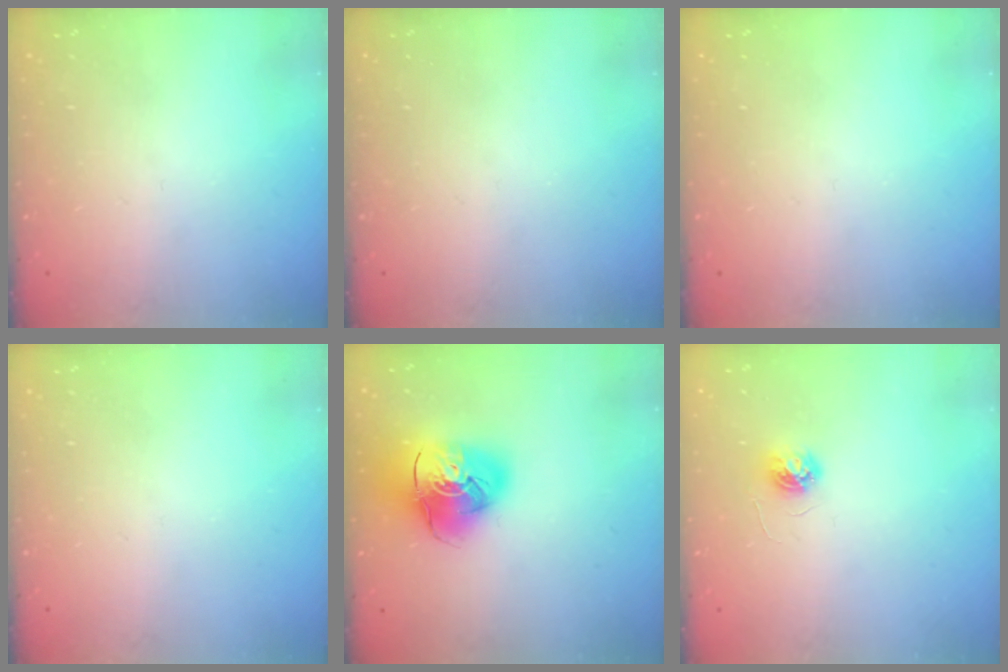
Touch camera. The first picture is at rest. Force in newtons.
{"total": 0.0}
{"total": 0.0}
{"total": 0.0}
{"total": 14.9, "press": 14.7, "slide": 2.1}
{"total": 3.7, "press": 3.7, "slide": 0.3}